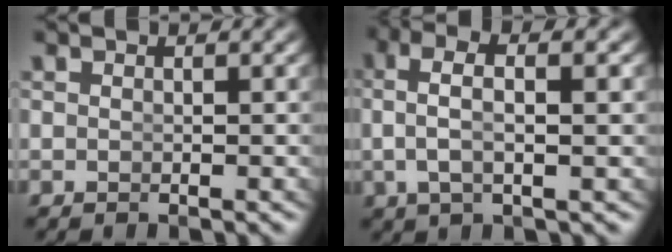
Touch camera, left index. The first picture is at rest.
{"total": 4.4, "force": [1.2, 1.6, 4.0], "torque": [-0.077, 0.007, 0.022]}